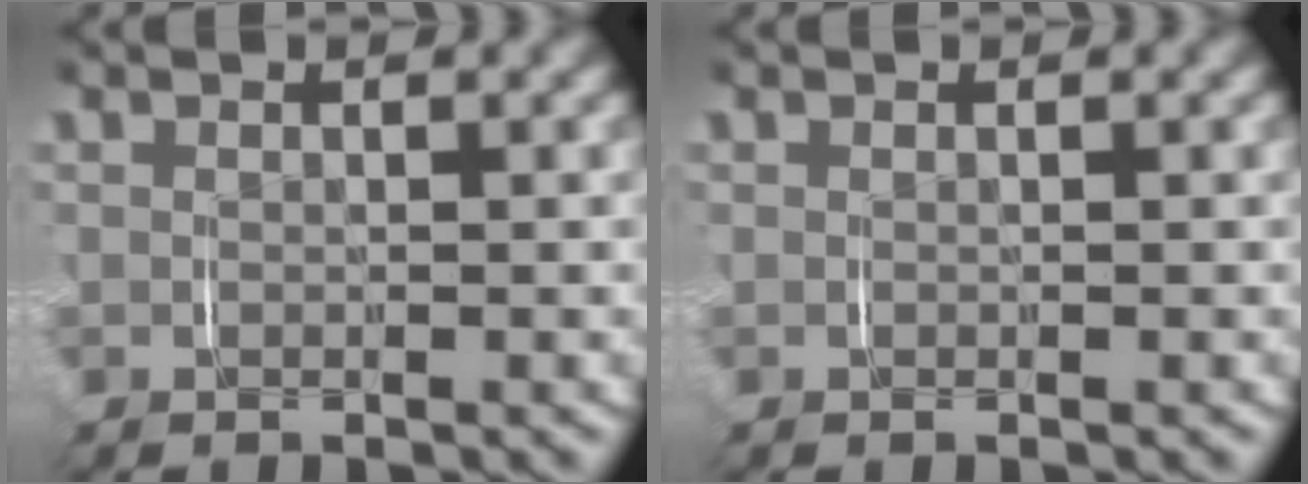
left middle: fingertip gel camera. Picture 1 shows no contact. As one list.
[{"total": 0.0}]